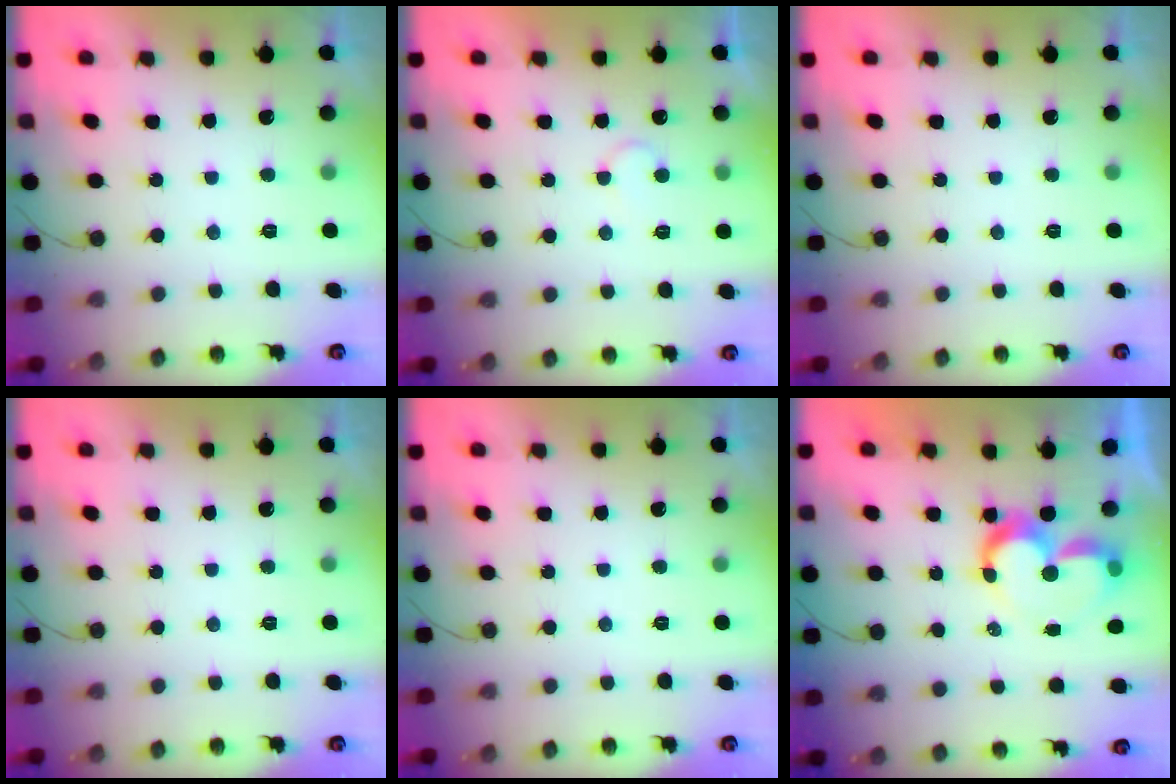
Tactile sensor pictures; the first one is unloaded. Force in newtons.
{"total": 4.5, "press": 4.5, "slide": 0.5}
{"total": 0.0}
{"total": 0.0}
{"total": 0.0}
{"total": 9.3, "press": 9.2, "slide": 0.8}